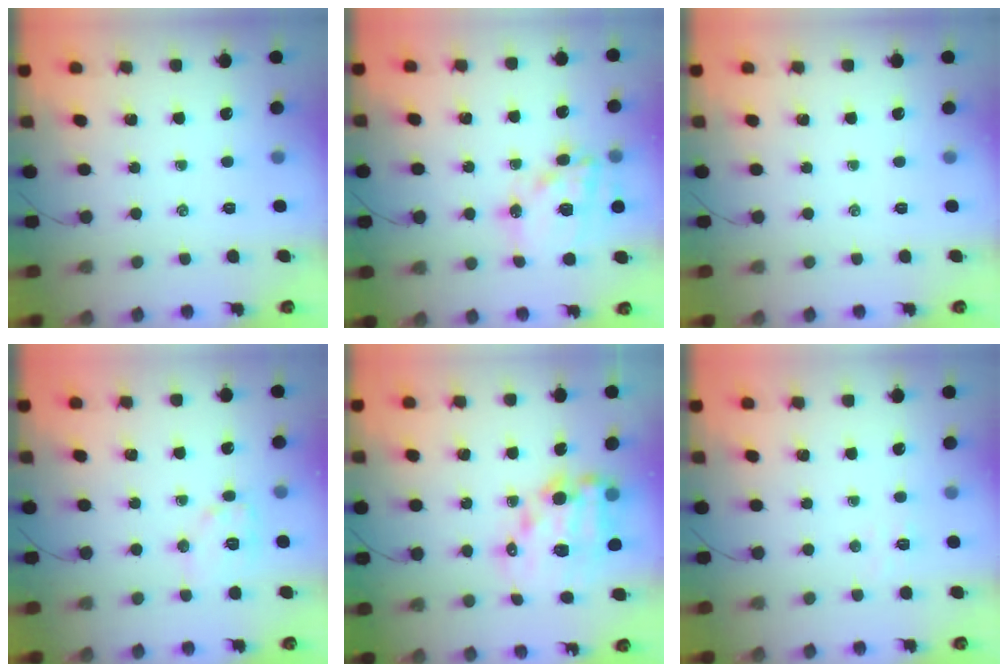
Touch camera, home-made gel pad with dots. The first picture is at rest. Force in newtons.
{"total": 17.2, "press": 16.8, "slide": 3.7}
{"total": 0.0}
{"total": 9.5, "press": 9.5, "slide": 0.2}
{"total": 14.6, "press": 14.3, "slide": 3.2}
{"total": 3.9, "press": 3.8, "slide": 1.0}